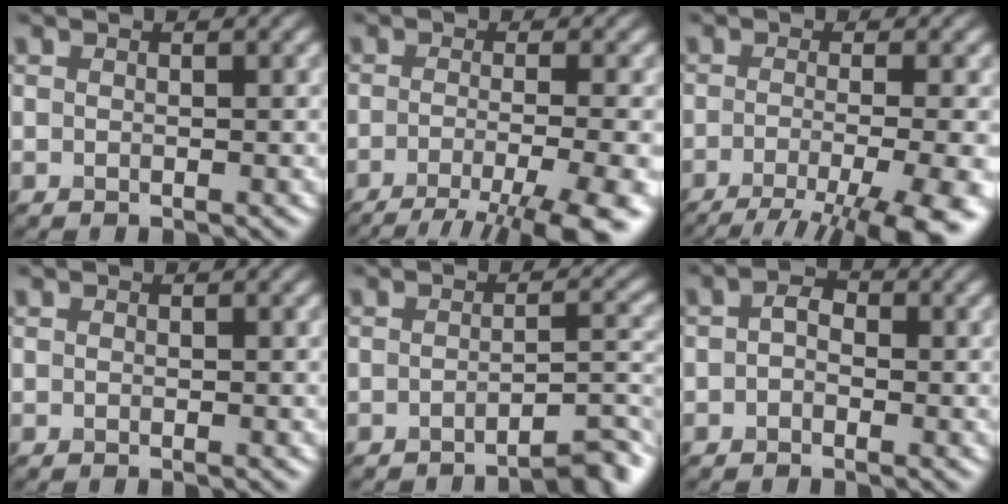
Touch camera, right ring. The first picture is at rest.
{"total": 7.5, "force": [-5.4, 0.7, 5.1], "torque": [-0.106, -0.003, -0.064]}
{"total": 8.3, "force": [-5.7, 1.1, 5.9], "torque": [-0.121, -0.008, -0.063]}
{"total": 0.0}
{"total": 4.2, "force": [-3.8, -0.7, 1.4], "torque": [-0.037, 0.015, -0.034]}
{"total": 0.9, "force": [-0.8, -0.2, -0.1], "torque": [-0.036, 0.008, 0.009]}